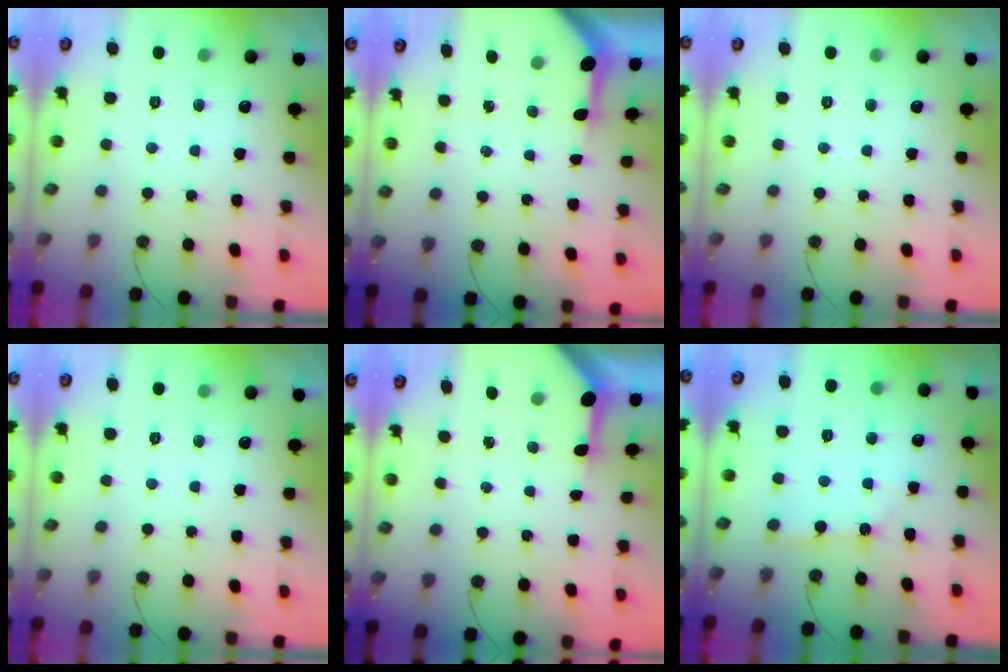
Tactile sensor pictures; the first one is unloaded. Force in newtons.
{"total": 3.5, "press": 3.5, "slide": 0.4}
{"total": 0.0}
{"total": 0.0}
{"total": 3.4, "press": 3.4, "slide": 0.4}
{"total": 2.0, "press": 2.0, "slide": 0.1}